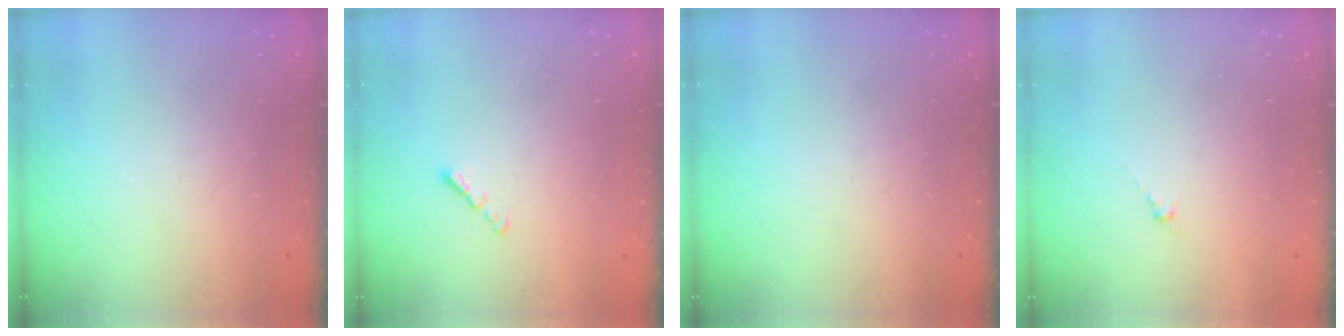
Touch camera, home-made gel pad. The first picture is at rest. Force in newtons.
{"total": 0.8, "press": 0.7, "slide": 0.4}
{"total": 0.0}
{"total": 0.0}